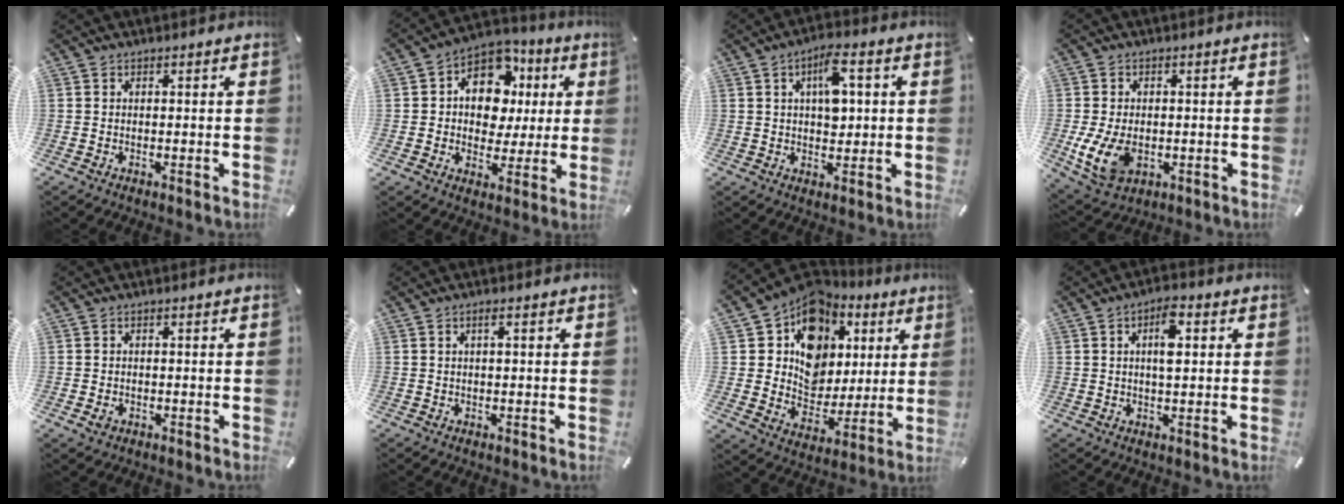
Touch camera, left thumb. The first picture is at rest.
{"total": 12.1, "force": [3.4, 10.1, 5.7], "torque": [-0.091, -0.017, 0.066]}
{"total": 8.2, "force": [2.3, 4.5, 6.5], "torque": [-0.091, -0.004, 0.033]}
{"total": 9.1, "force": [-1.6, 6.3, 6.4], "torque": [-0.141, -0.003, -0.027]}
{"total": 1.7, "force": [-0.5, 1.3, 1.0], "torque": [-0.018, 0.002, -0.010]}
{"total": 1.4, "force": [0.4, 0.3, 1.3], "torque": [-0.025, 0.002, 0.006]}
{"total": 13.3, "force": [5.0, 11.5, 4.4], "torque": [-0.068, -0.047, 0.095]}
{"total": 6.4, "force": [1.8, 2.6, 5.6], "torque": [-0.093, 0.000, 0.023]}